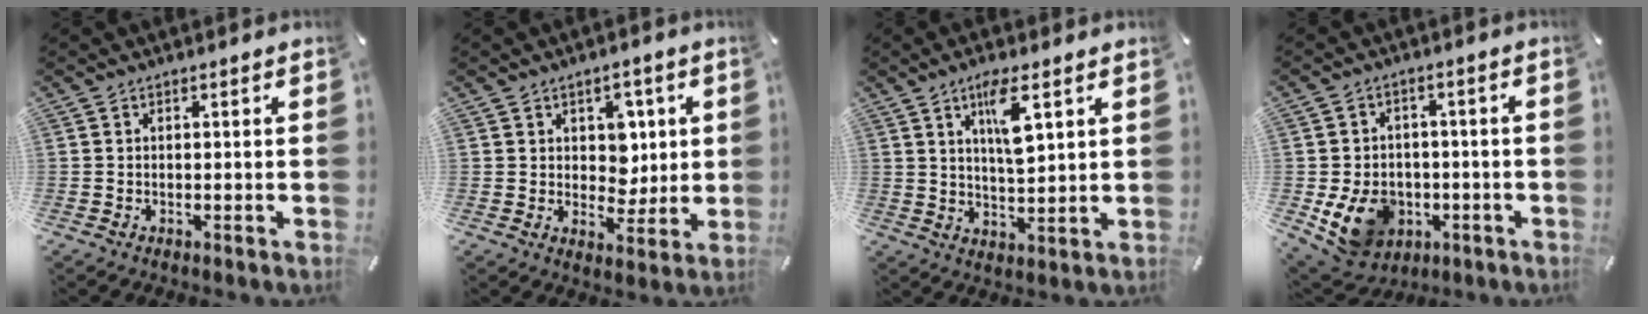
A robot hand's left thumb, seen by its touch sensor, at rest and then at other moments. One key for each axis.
{"total": 7.2, "fx": 2.1, "fy": 6.2, "fz": 2.9, "tx": -0.030, "ty": -0.005, "tz": 0.033}
{"total": 8.4, "fx": 3.9, "fy": 2.4, "fz": 7.1, "tx": -0.123, "ty": -0.009, "tz": 0.061}
{"total": 12.2, "fx": -3.7, "fy": 9.8, "fz": 6.2, "tx": -0.129, "ty": 0.020, "tz": -0.057}